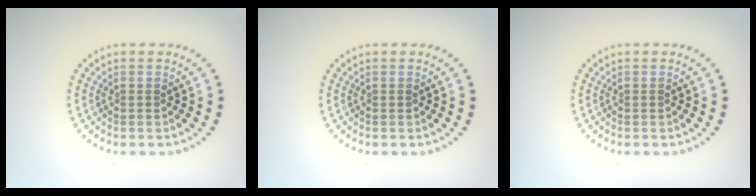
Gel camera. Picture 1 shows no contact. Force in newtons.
{"total": 0.0}
{"total": 0.0}